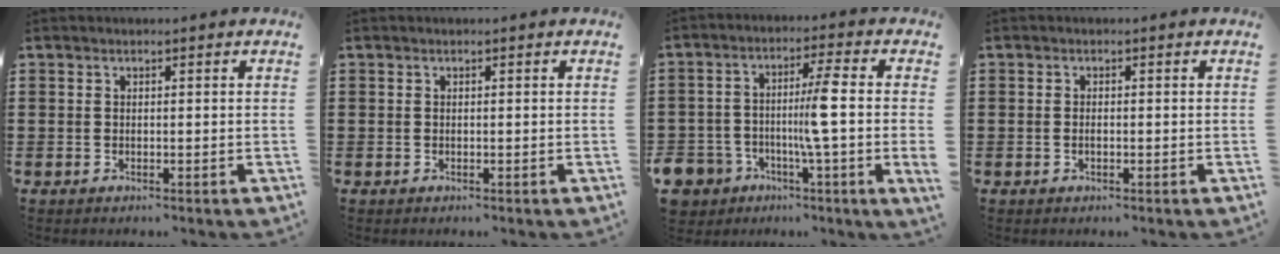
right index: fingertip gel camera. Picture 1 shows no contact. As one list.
[{"total": 0.0}, {"total": 6.2, "force": [-2.2, 1.0, 5.7], "torque": [-0.116, -0.003, -0.047]}, {"total": 0.9, "force": [-0.2, 0.4, 0.8], "torque": [-0.016, -0.001, -0.003]}]